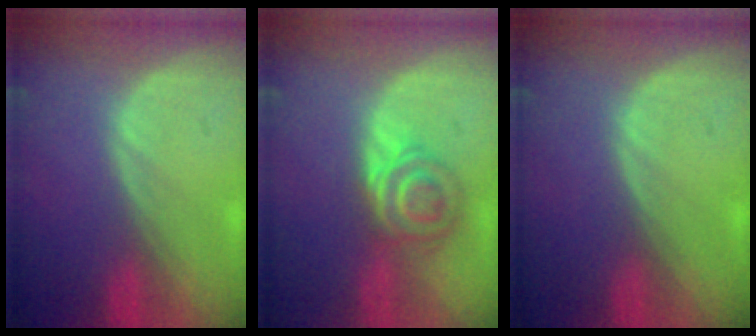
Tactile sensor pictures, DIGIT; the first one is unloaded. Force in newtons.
{"total": 6.3, "press": 5.6, "slide": 2.7}
{"total": 0.0}